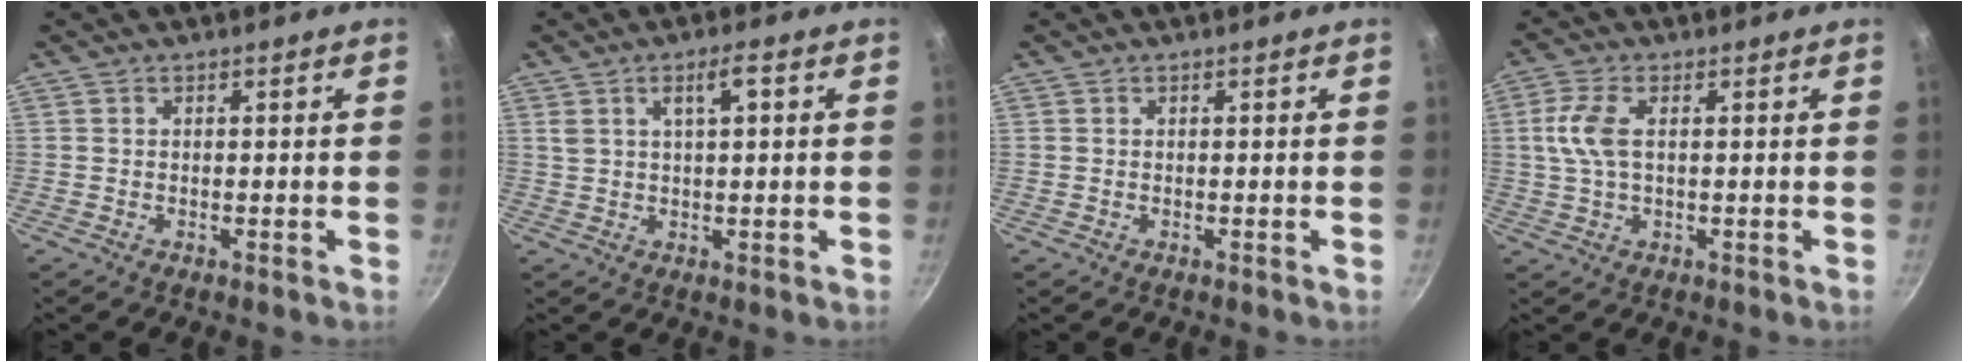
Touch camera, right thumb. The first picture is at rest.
{"total": 4.4, "force": [1.6, 1.3, 3.9], "torque": [-0.062, 0.009, 0.031]}
{"total": 0.0}
{"total": 6.3, "force": [1.0, 3.1, 5.4], "torque": [-0.120, 0.009, 0.017]}